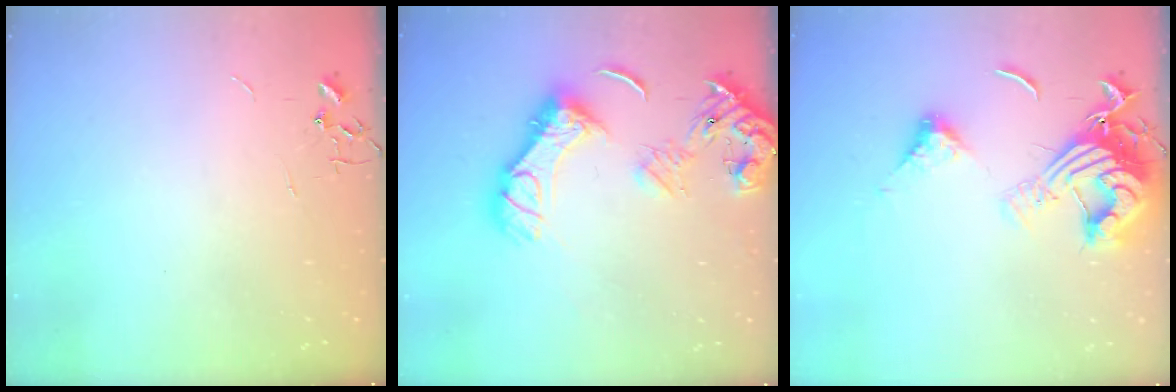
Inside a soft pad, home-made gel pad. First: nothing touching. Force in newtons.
{"total": 18.4, "press": 18.3, "slide": 2.3}
{"total": 17.1, "press": 17.0, "slide": 1.9}